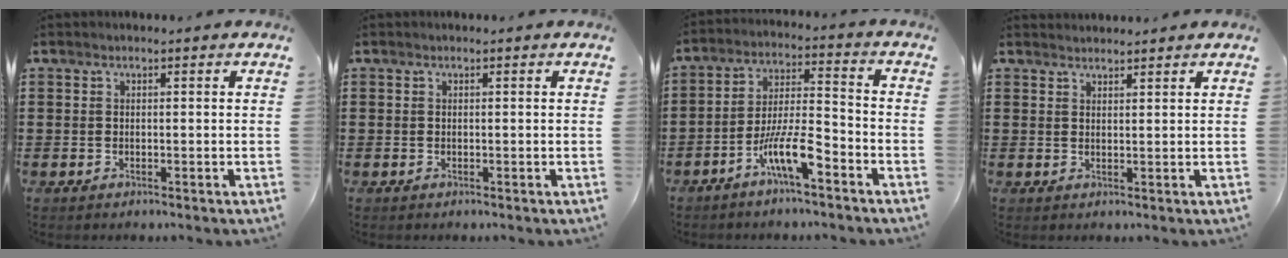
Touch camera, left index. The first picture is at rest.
{"total": 0.0}
{"total": 9.4, "force": [-5.8, 2.0, 7.1], "torque": [-0.153, 0.000, -0.113]}
{"total": 1.5, "force": [1.5, 0.2, 0.0], "torque": [-0.004, 0.002, 0.030]}